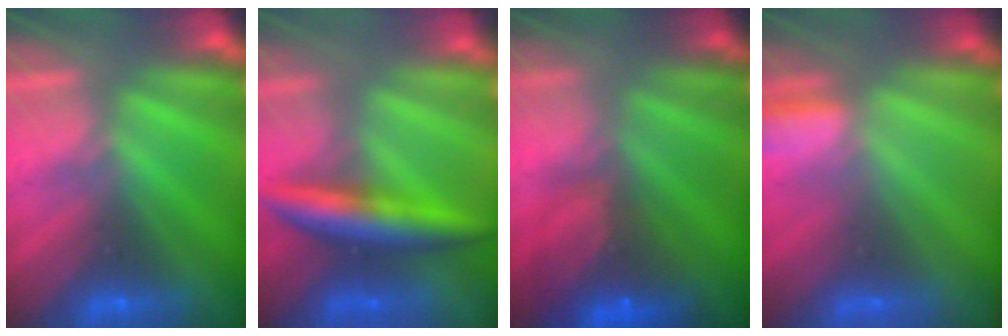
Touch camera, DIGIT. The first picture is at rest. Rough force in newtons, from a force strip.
{"total": 9.6}
{"total": 7.4}
{"total": 2.8}